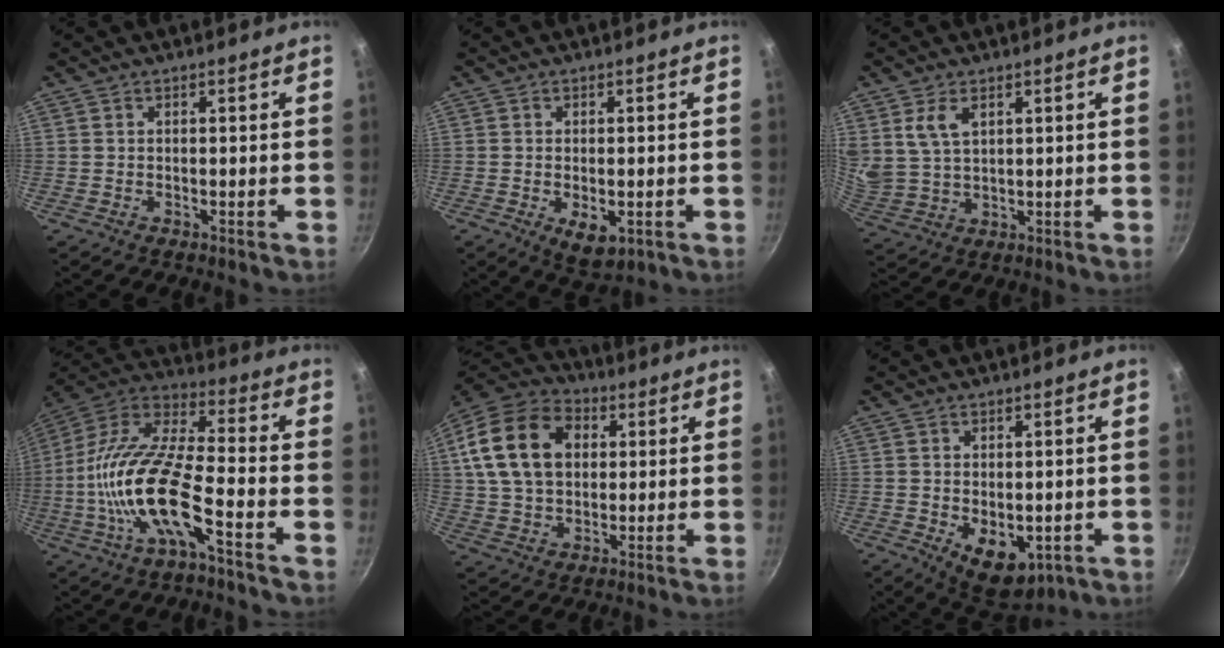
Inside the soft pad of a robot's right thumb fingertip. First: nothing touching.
{"total": 5.6, "force": [-1.5, 3.2, 4.4], "torque": [-0.056, -0.007, -0.014]}
{"total": 7.0, "force": [3.1, 4.2, 4.7], "torque": [-0.084, -0.017, 0.071]}
{"total": 18.4, "force": [-6.5, 6.0, 16.1], "torque": [-0.307, 0.049, -0.141]}
{"total": 19.1, "force": [4.5, 13.8, 12.5], "torque": [-0.209, 0.018, 0.075]}
{"total": 8.8, "force": [-1.9, 5.6, 6.5], "torque": [-0.066, -0.008, -0.011]}